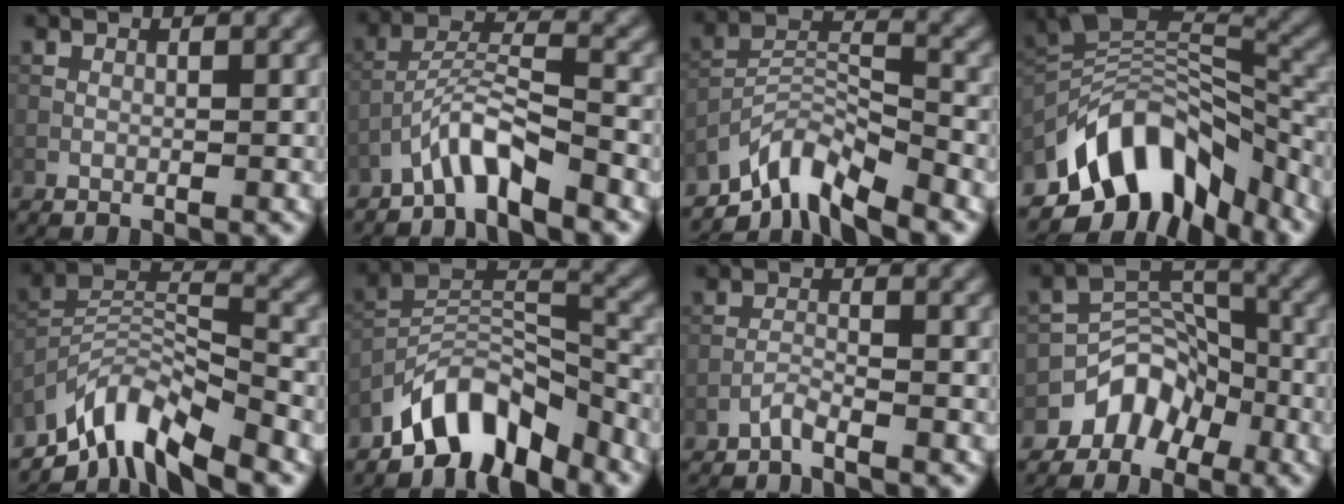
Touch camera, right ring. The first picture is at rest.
{"total": 4.4, "force": [-3.6, 0.7, 2.5], "torque": [-0.049, 0.012, -0.075]}
{"total": 6.4, "force": [-5.4, 1.6, 3.0], "torque": [-0.046, 0.000, -0.111]}
{"total": 11.4, "force": [-6.8, 6.1, 6.7], "torque": [-0.108, 0.018, -0.132]}
{"total": 8.1, "force": [-6.5, 2.3, 4.3], "torque": [-0.070, -0.004, -0.135]}
{"total": 7.7, "force": [-6.3, 2.9, 3.4], "torque": [-0.041, 0.002, -0.125]}
{"total": 1.4, "force": [-1.3, -0.1, 0.4], "torque": [-0.006, 0.003, -0.031]}
{"total": 4.6, "force": [-3.2, 3.0, 1.5], "torque": [-0.008, 0.008, -0.059]}